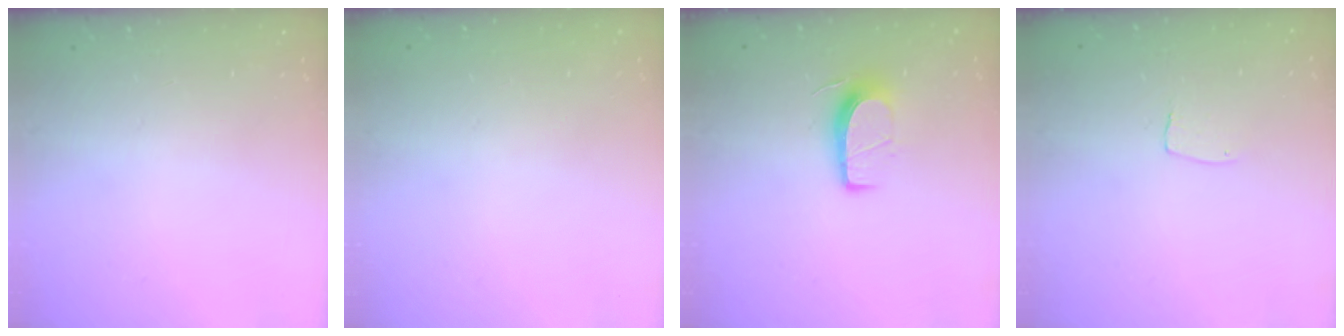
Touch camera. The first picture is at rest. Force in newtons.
{"total": 0.0}
{"total": 8.0, "press": 7.9, "slide": 1.0}
{"total": 2.6, "press": 2.6, "slide": 0.1}